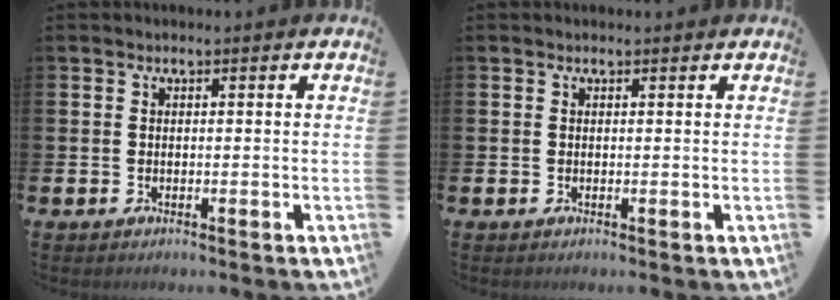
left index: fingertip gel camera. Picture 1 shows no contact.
{"total": 0.0}